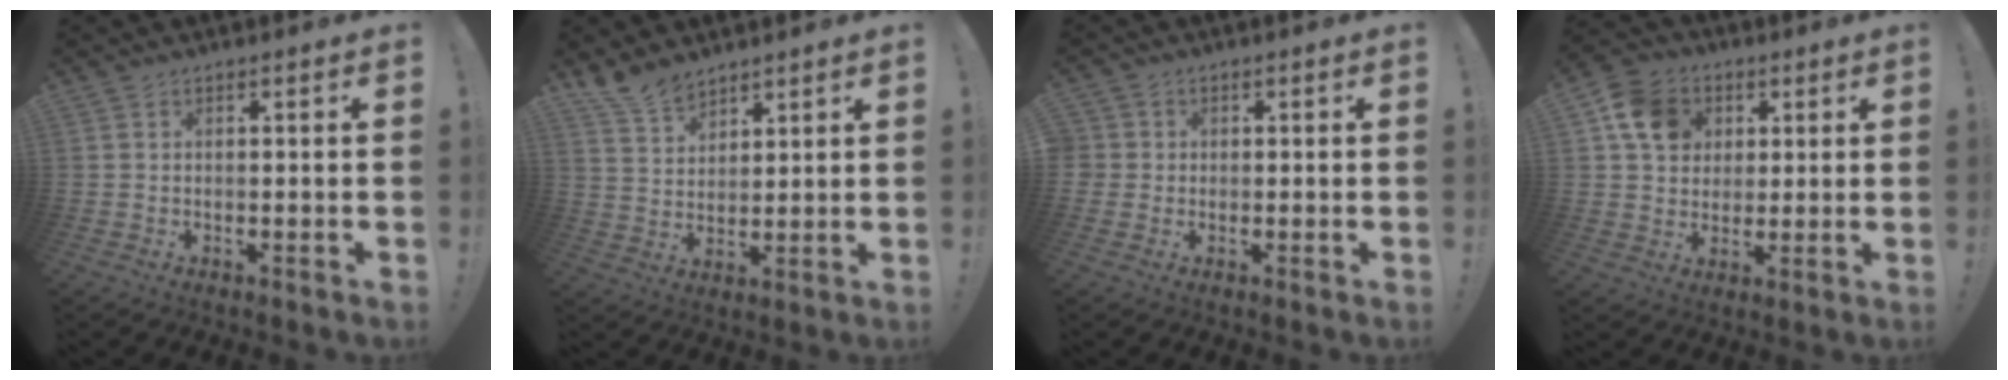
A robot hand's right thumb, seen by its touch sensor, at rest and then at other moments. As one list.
[{"total": 8.2, "force": [7.0, 3.8, 2.0], "torque": [-0.042, -0.045, 0.136]}, {"total": 2.2, "force": [-0.1, 2.1, 0.4], "torque": [-0.009, 0.007, -0.002]}, {"total": 11.9, "force": [4.1, 9.9, 5.1], "torque": [-0.070, -0.005, 0.083]}]